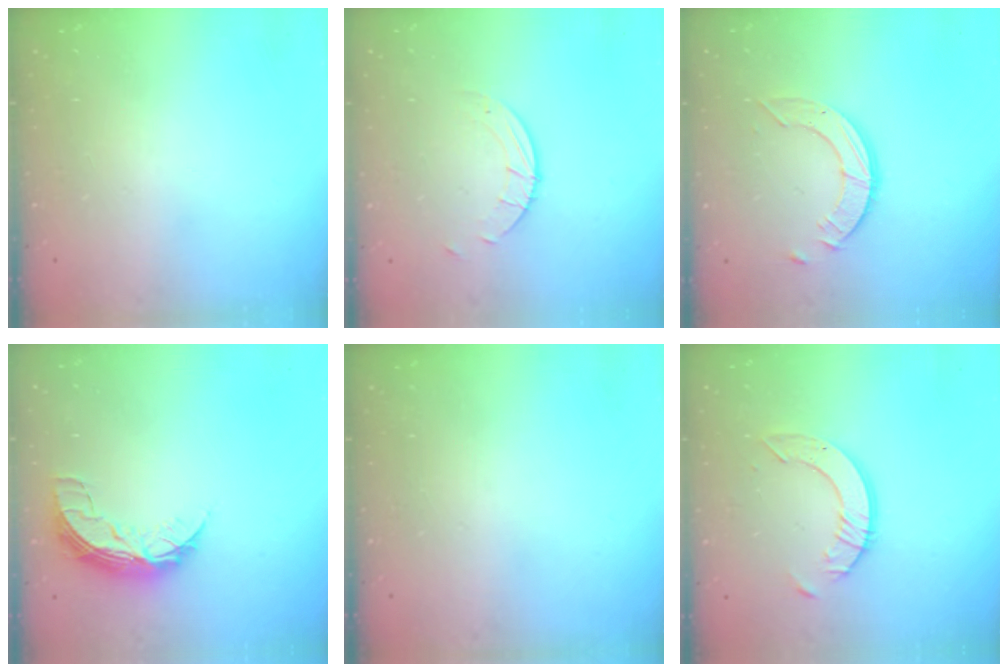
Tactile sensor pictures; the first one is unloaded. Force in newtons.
{"total": 2.7, "press": 2.7, "slide": 0.3}
{"total": 4.2, "press": 4.2, "slide": 0.2}
{"total": 7.9, "press": 7.9, "slide": 0.6}
{"total": 0.0}
{"total": 6.9, "press": 6.8, "slide": 0.7}